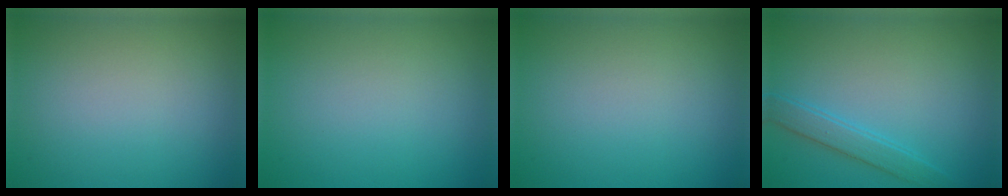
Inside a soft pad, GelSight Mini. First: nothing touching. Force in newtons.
{"total": 0.0}
{"total": 0.0}
{"total": 2.2, "press": 2.2, "slide": 0.1}